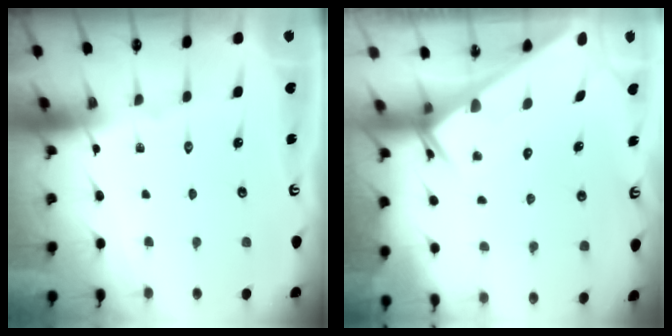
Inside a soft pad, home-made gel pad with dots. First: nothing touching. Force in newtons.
{"total": 2.7, "press": 2.7, "slide": 0.1}